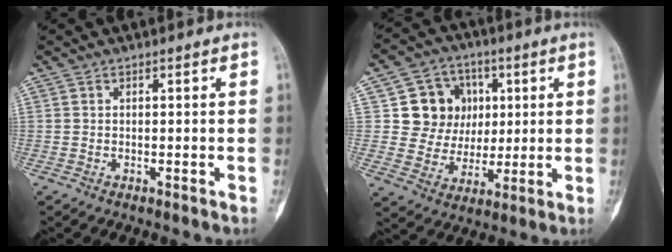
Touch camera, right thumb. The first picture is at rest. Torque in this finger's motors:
{"motor_torque": [-0.42, 1.28, 0.15, -0.15, 0.02]}